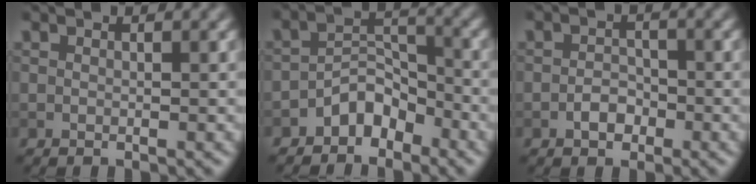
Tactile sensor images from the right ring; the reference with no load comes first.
{"total": 3.4, "force": [-2.4, 2.0, 1.5], "torque": [-0.015, 0.015, -0.046]}
{"total": 1.8, "force": [-0.9, 1.2, 1.0], "torque": [-0.015, 0.005, -0.018]}